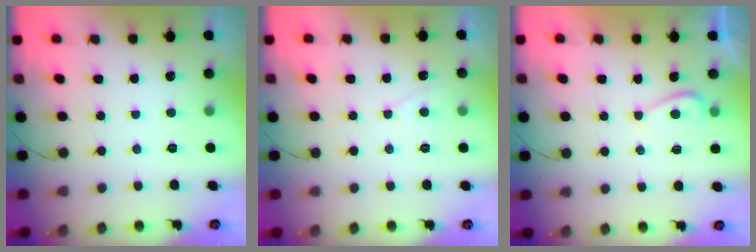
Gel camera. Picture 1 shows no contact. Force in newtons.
{"total": 3.3, "press": 3.3, "slide": 0.4}
{"total": 3.7, "press": 3.7, "slide": 0.5}